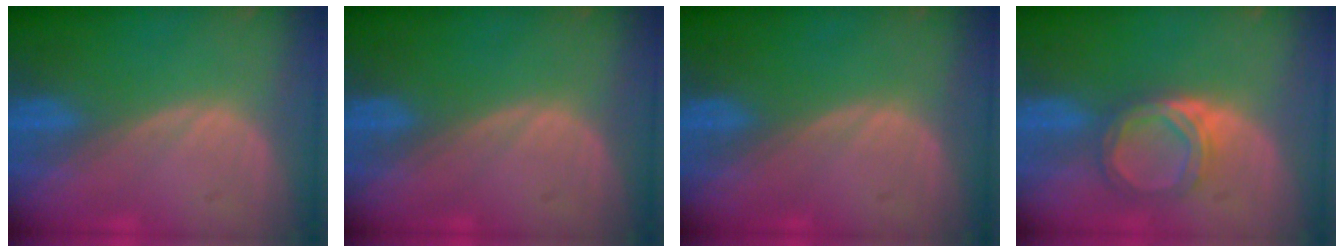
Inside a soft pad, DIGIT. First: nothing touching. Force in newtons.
{"total": 0.0}
{"total": 0.0}
{"total": 5.4, "press": 4.8, "slide": 2.5}